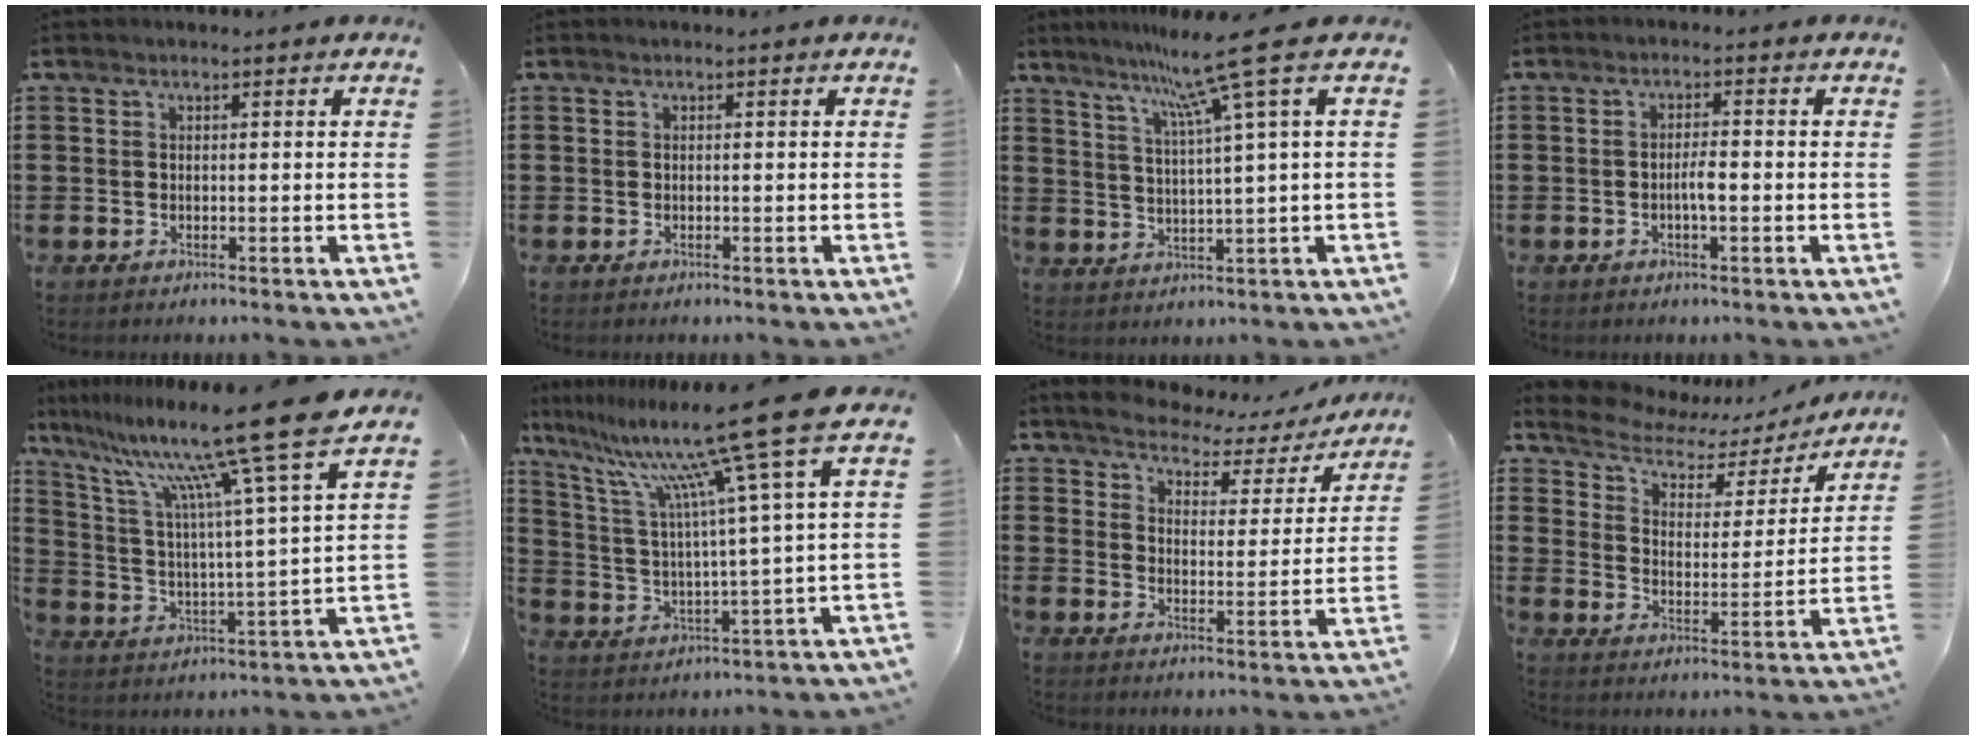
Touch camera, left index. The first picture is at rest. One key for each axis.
{"total": 0.0}
{"total": 9.6, "fx": 5.4, "fy": -1.5, "fz": 7.8, "tx": -0.157, "ty": -0.014, "tz": 0.082}
{"total": 2.7, "fx": -0.7, "fy": 0.6, "fz": 2.5, "tx": -0.046, "ty": 0.004, "tz": -0.013}
{"total": 14.2, "fx": 10.9, "fy": -0.6, "fz": 9.1, "tx": -0.189, "ty": -0.073, "tz": 0.167}
{"total": 15.7, "fx": 10.6, "fy": -0.9, "fz": 11.6, "tx": -0.241, "ty": -0.058, "tz": 0.160}
{"total": 3.5, "fx": 3.4, "fy": 0.7, "fz": 0.6, "tx": -0.037, "ty": -0.027, "tz": 0.050}
{"total": 5.8, "fx": 5.0, "fy": 2.3, "fz": 1.8, "tx": -0.067, "ty": -0.031, "tz": 0.081}